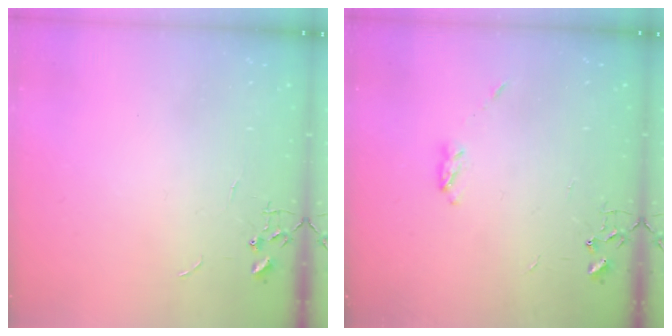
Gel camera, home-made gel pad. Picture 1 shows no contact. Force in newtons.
{"total": 3.2, "press": 3.1, "slide": 0.5}